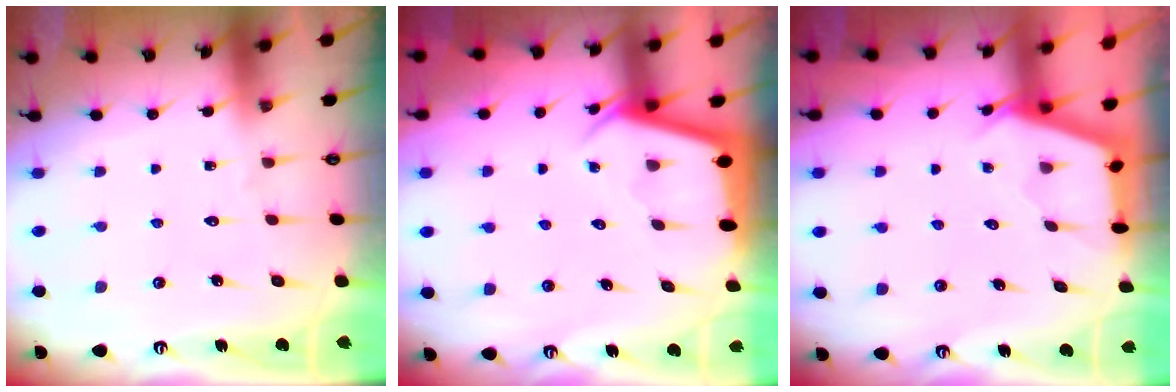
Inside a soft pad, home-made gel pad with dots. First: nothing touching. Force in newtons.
{"total": 2.9, "press": 2.9, "slide": 0.3}
{"total": 2.5, "press": 2.5, "slide": 0.3}